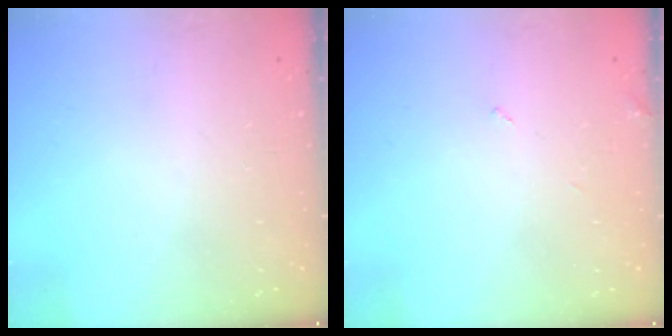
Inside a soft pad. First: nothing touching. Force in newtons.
{"total": 2.2, "press": 2.2, "slide": 0.3}